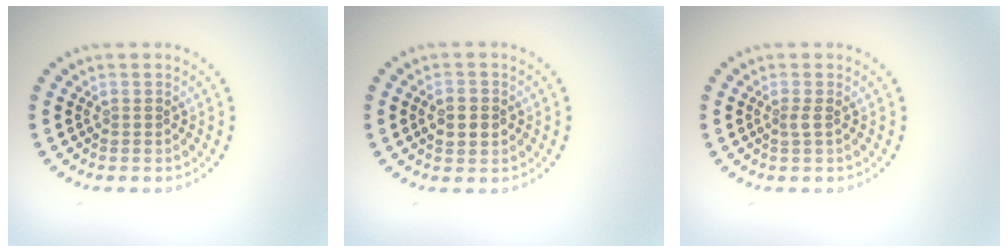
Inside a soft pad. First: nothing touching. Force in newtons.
{"total": 2.8, "press": 2.8, "slide": 0.0}
{"total": 0.8, "press": 0.6, "slide": 0.6}